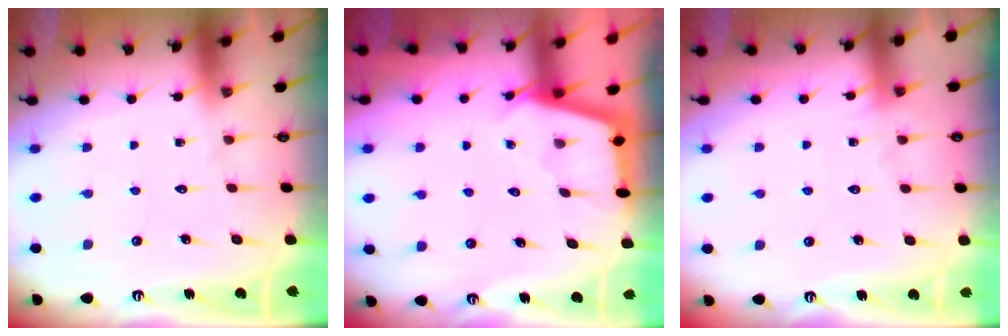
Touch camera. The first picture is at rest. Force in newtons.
{"total": 2.4, "press": 2.4, "slide": 0.1}
{"total": 4.7, "press": 4.6, "slide": 0.6}